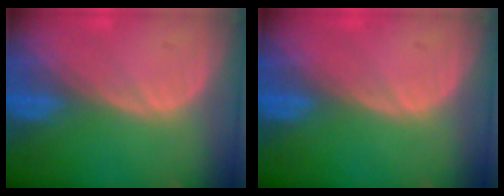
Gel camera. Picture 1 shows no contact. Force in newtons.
{"total": 0.0}